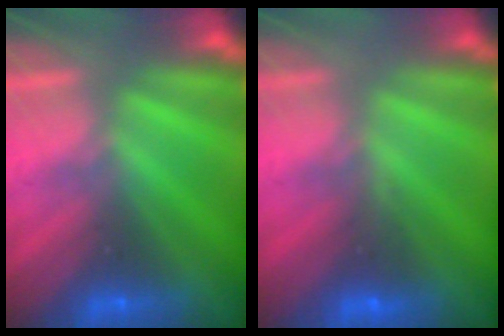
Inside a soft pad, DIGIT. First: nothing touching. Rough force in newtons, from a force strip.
{"total": 2.9}